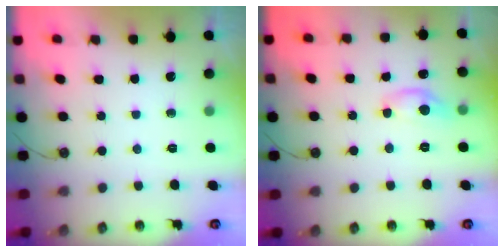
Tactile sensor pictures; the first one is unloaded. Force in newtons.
{"total": 3.4, "press": 3.4, "slide": 0.1}